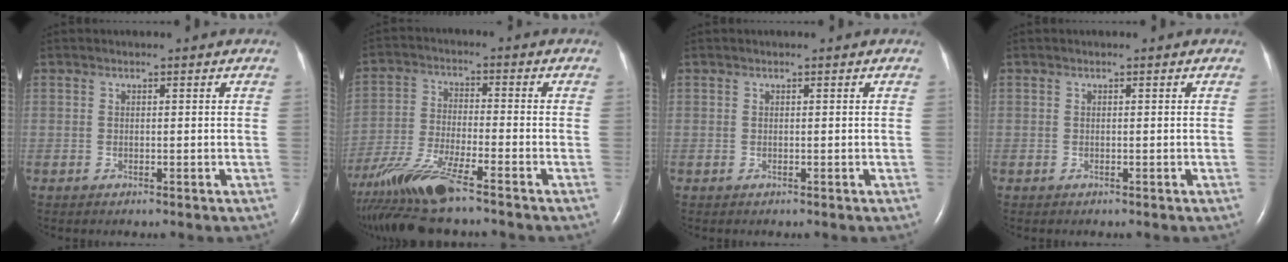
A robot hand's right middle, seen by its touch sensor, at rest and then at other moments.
{"total": 12.7, "force": [-10.0, 0.8, 7.8], "torque": [-0.166, -0.028, -0.185]}
{"total": 0.0}
{"total": 0.0}